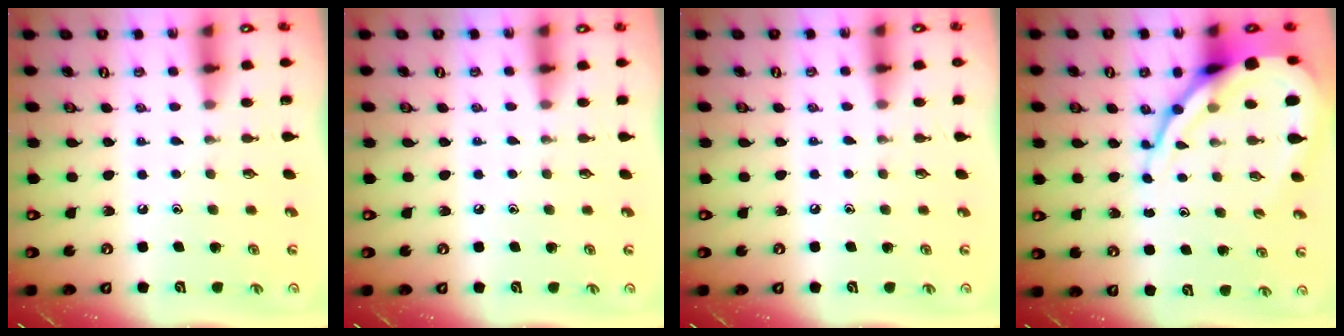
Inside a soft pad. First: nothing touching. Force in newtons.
{"total": 3.7, "press": 3.6, "slide": 0.6}
{"total": 3.9, "press": 3.9, "slide": 0.5}
{"total": 15.2, "press": 15.1, "slide": 1.5}